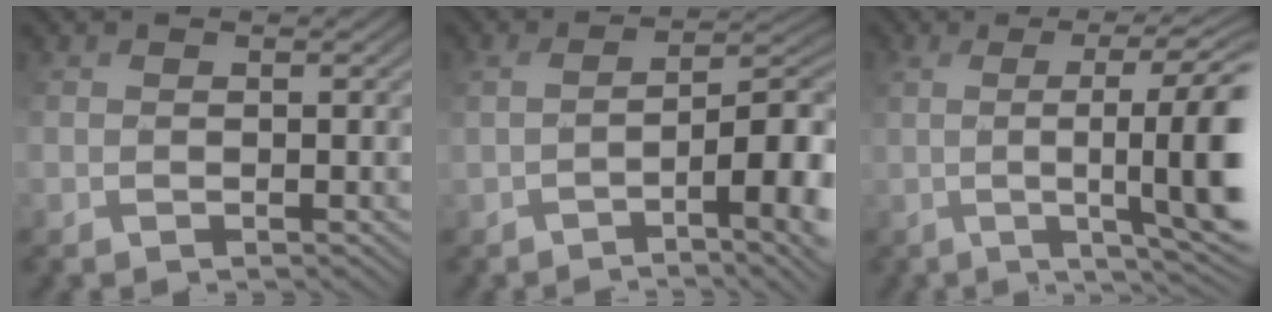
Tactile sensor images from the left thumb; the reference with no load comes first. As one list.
[{"total": 10.2, "force": [-4.0, 2.9, 9.0], "torque": [-0.118, 0.013, -0.046]}, {"total": 12.6, "force": [-0.1, 3.3, 12.2], "torque": [-0.165, 0.001, 0.026]}]